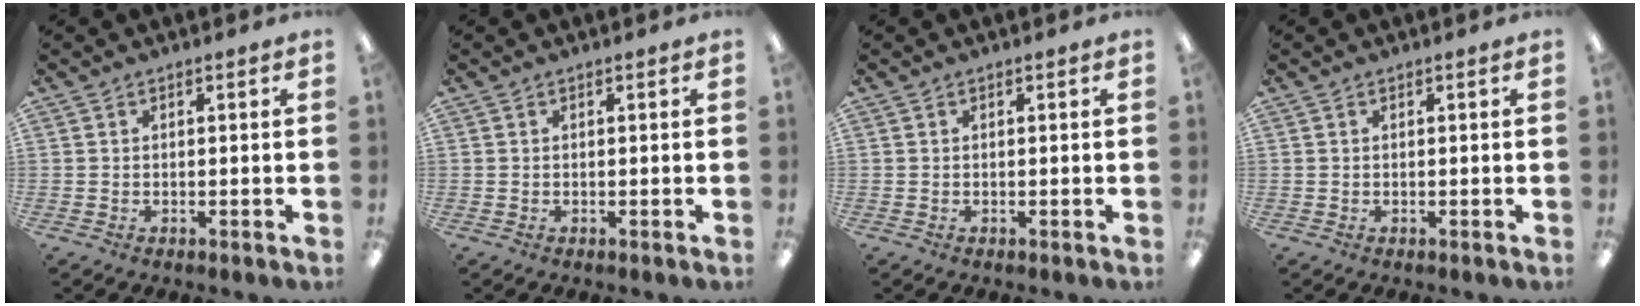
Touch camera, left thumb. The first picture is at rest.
{"total": 0.0}
{"total": 0.0}
{"total": 0.0}